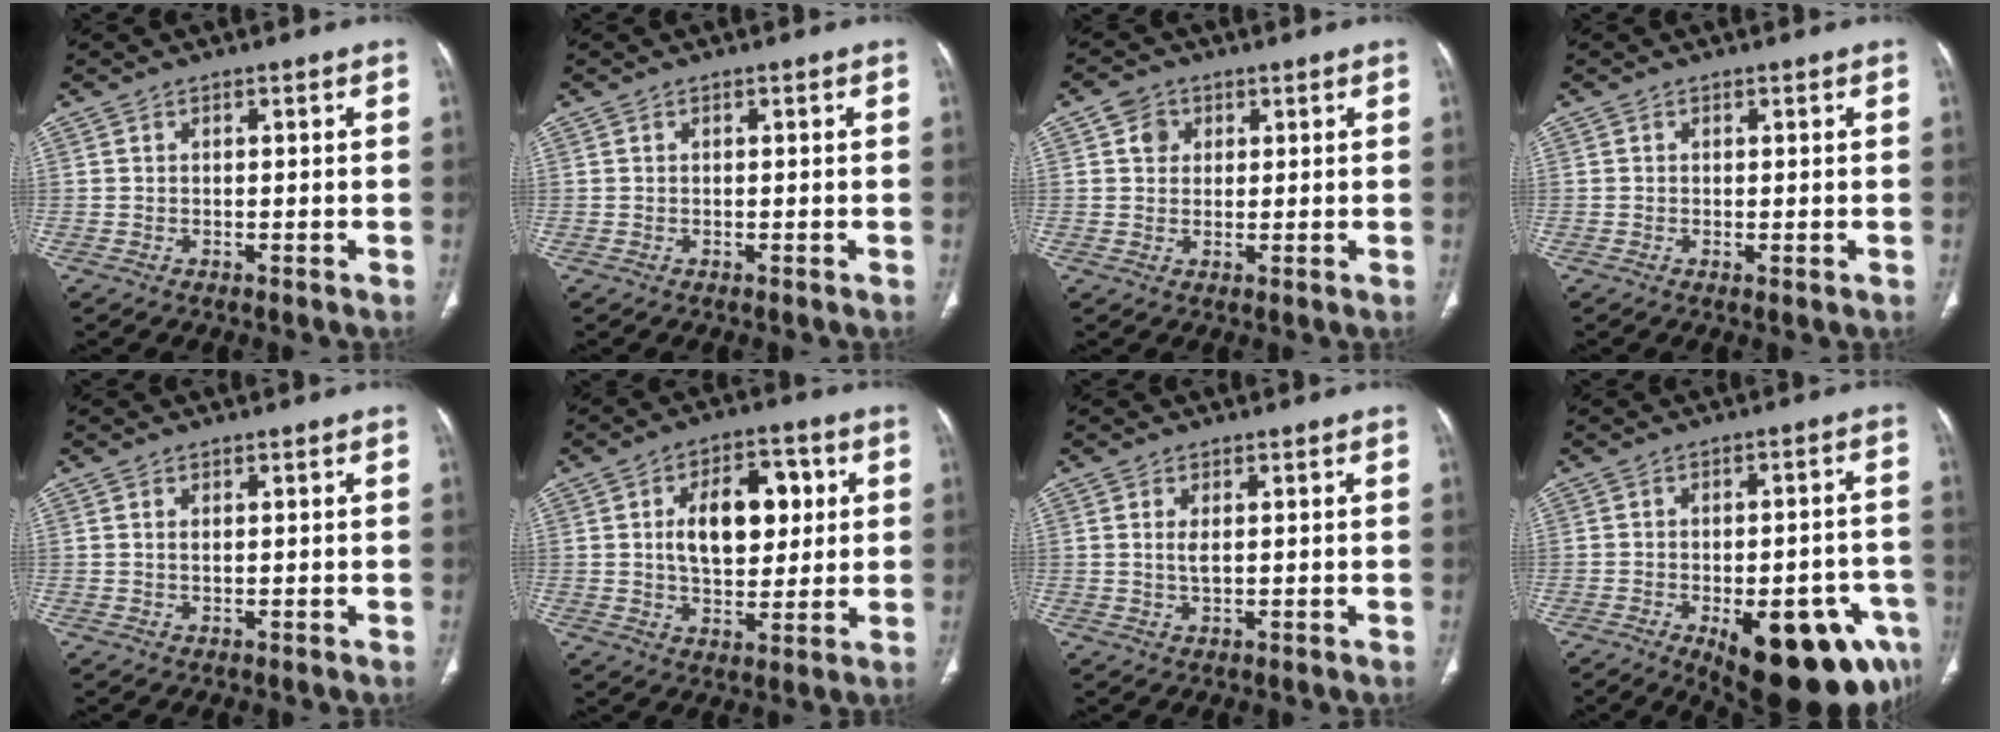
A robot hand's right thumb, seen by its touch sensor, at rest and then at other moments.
{"total": 0.0}
{"total": 3.7, "force": [1.3, 3.1, 1.4], "torque": [-0.007, -0.003, 0.021]}
{"total": 0.6, "force": [-0.1, 0.2, 0.6], "torque": [-0.017, -0.004, -0.001]}
{"total": 0.8, "force": [0.3, 0.3, 0.7], "torque": [-0.018, 0.003, 0.008]}
{"total": 13.7, "force": [2.7, 8.1, 10.7], "torque": [-0.130, 0.004, 0.043]}
{"total": 2.1, "force": [0.4, 0.8, 1.9], "torque": [-0.044, -0.002, 0.013]}
{"total": 21.3, "force": [-9.5, 8.9, 16.8], "torque": [-0.150, 0.028, -0.111]}